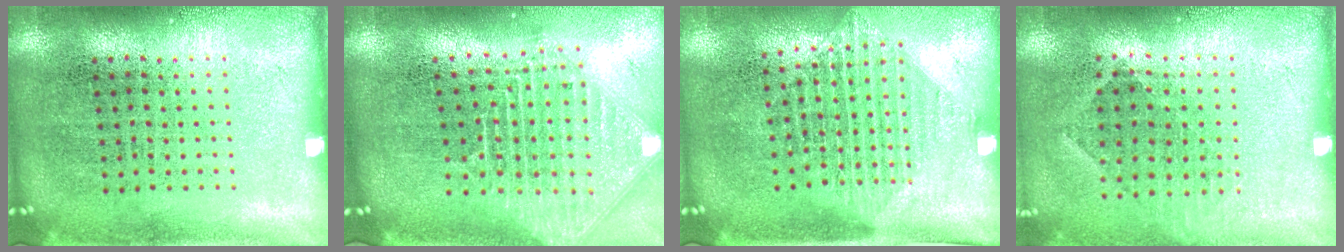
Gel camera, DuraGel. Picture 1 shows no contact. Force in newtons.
{"total": 2.5, "press": 1.9, "slide": 1.7}
{"total": 1.4, "press": 1.2, "slide": 0.8}
{"total": 0.8, "press": 0.7, "slide": 0.4}